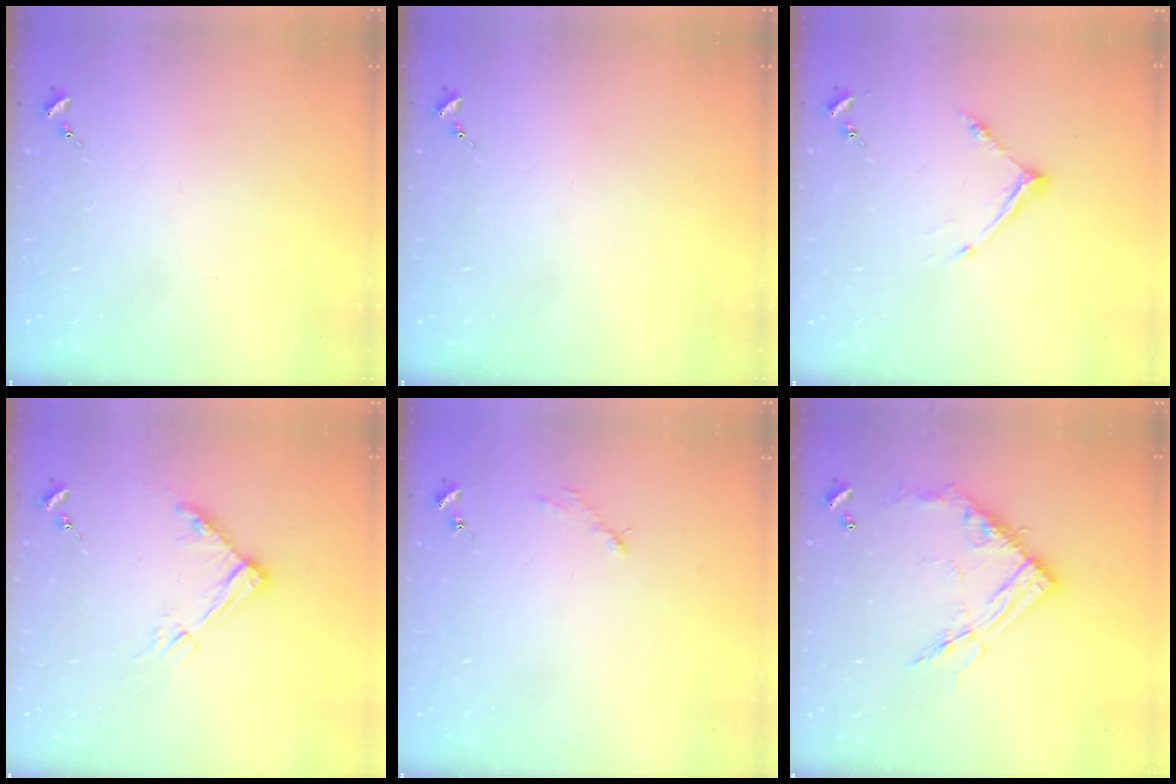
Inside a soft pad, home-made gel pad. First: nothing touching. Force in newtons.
{"total": 0.0}
{"total": 8.6, "press": 8.6, "slide": 0.5}
{"total": 9.8, "press": 9.8, "slide": 1.0}
{"total": 2.9, "press": 2.9, "slide": 0.4}
{"total": 16.0, "press": 15.9, "slide": 1.5}